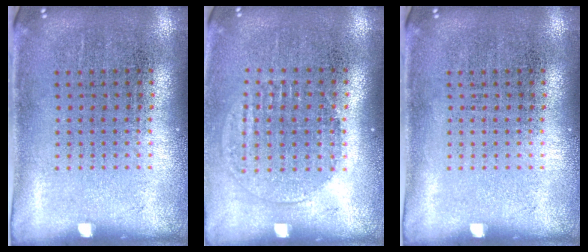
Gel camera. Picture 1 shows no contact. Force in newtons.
{"total": 1.3, "press": 1.2, "slide": 0.6}
{"total": 0.0}